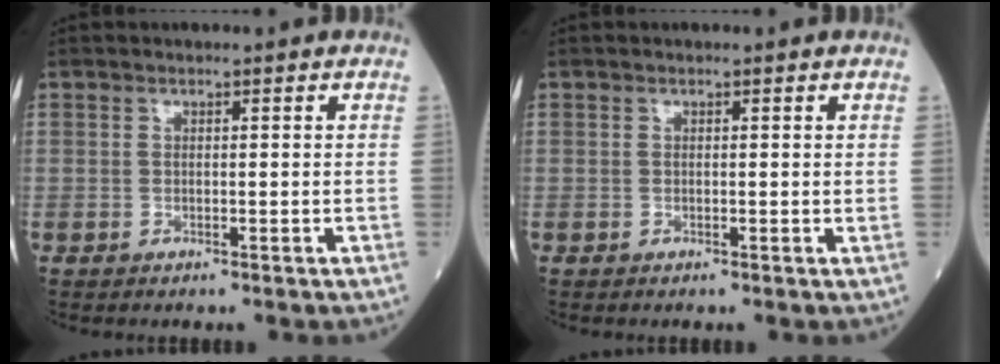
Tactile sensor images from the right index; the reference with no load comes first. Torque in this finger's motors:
{"motor_torque": [0.00, 0.00, 0.00, 0.00]}